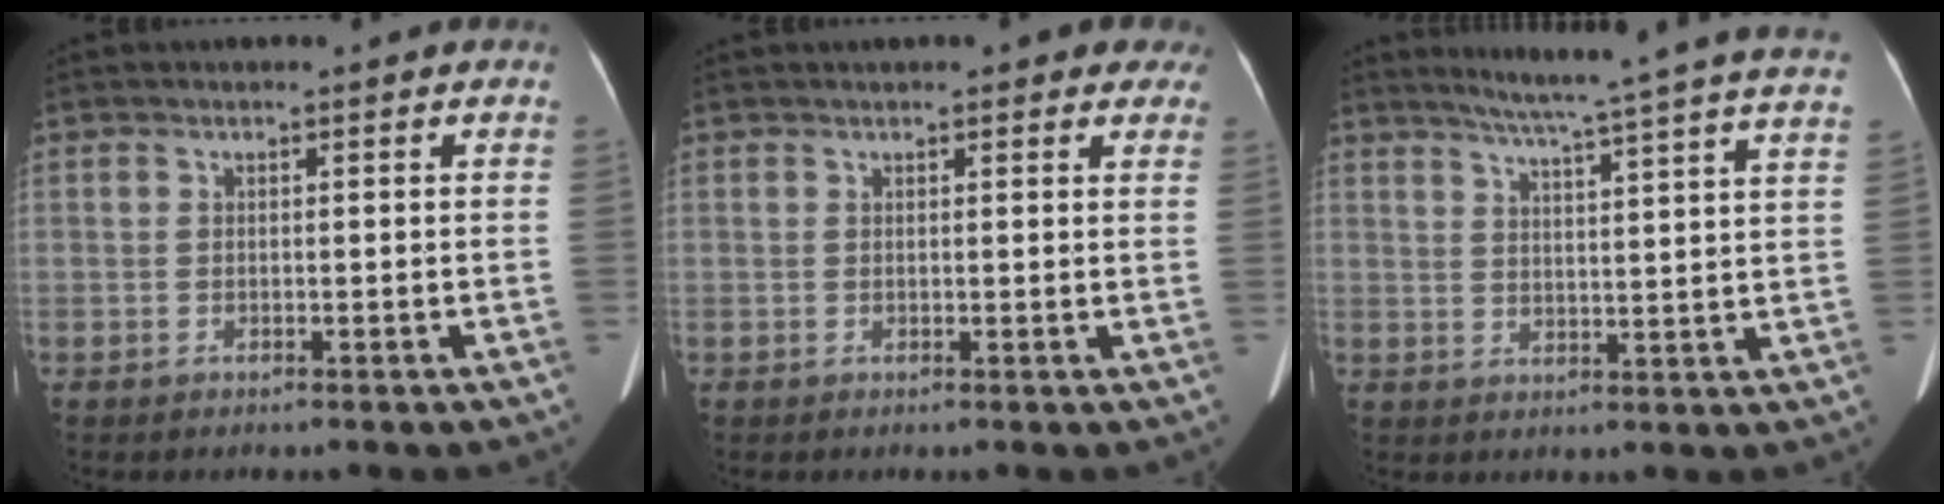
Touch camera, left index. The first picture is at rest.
{"total": 8.1, "force": [6.5, 2.6, 4.1], "torque": [-0.034, 0.015, 0.066]}
{"total": 19.0, "force": [16.8, -1.9, 8.6], "torque": [-0.139, -0.045, 0.207]}